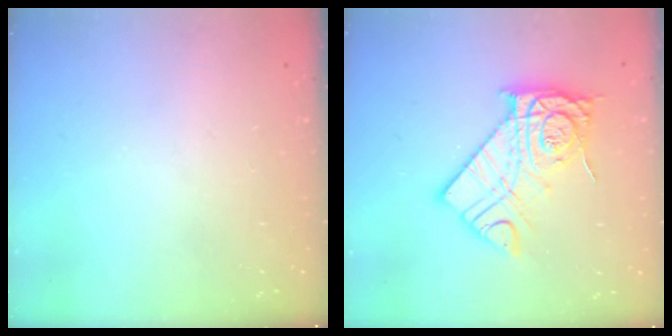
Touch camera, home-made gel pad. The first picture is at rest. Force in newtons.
{"total": 14.9, "press": 14.8, "slide": 1.1}